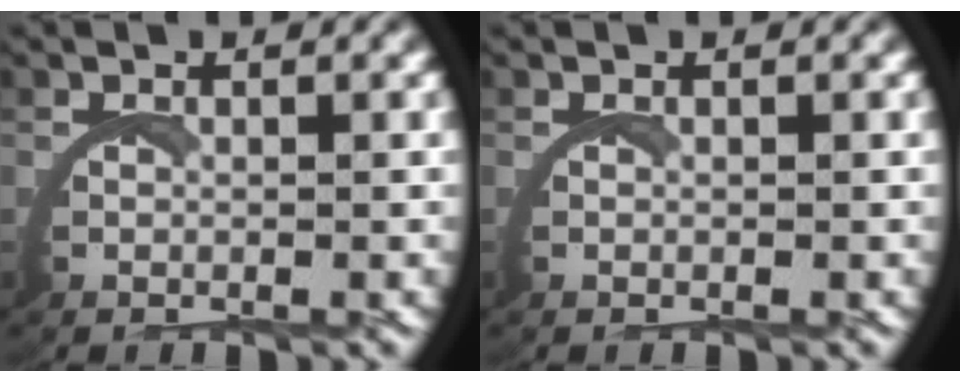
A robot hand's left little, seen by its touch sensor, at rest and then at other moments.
{"total": 0.0}